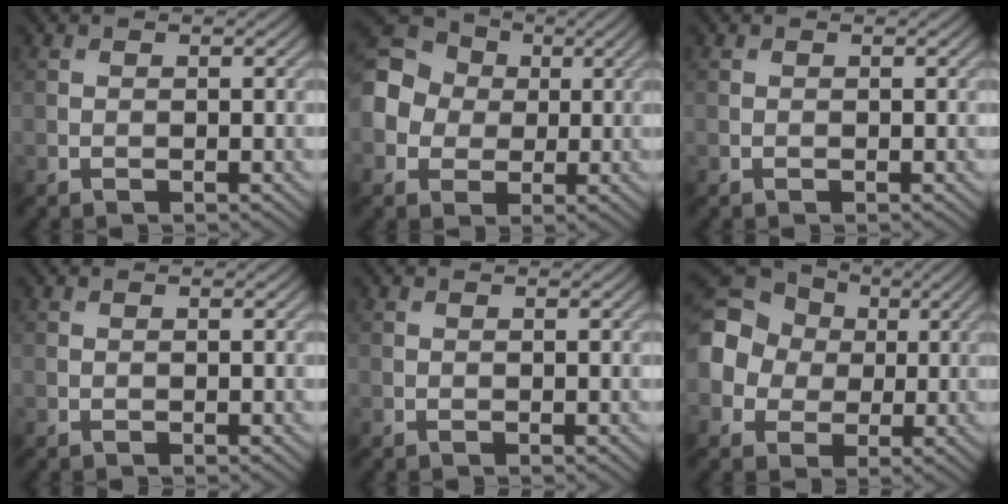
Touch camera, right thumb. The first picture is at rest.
{"total": 10.7, "force": [0.7, 9.6, 4.6], "torque": [-0.154, 0.021, -0.015]}
{"total": 0.0}
{"total": 0.0}
{"total": 0.0}
{"total": 13.5, "force": [1.1, 12.3, 5.5], "torque": [-0.180, 0.030, -0.019]}